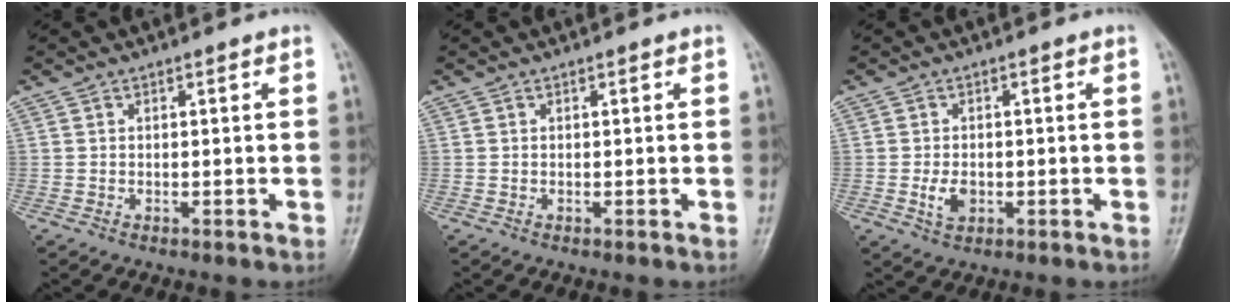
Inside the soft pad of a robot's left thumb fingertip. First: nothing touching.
{"total": 0.0}
{"total": 3.7, "force": [-0.8, 2.5, 2.6], "torque": [-0.043, -0.001, -0.012]}